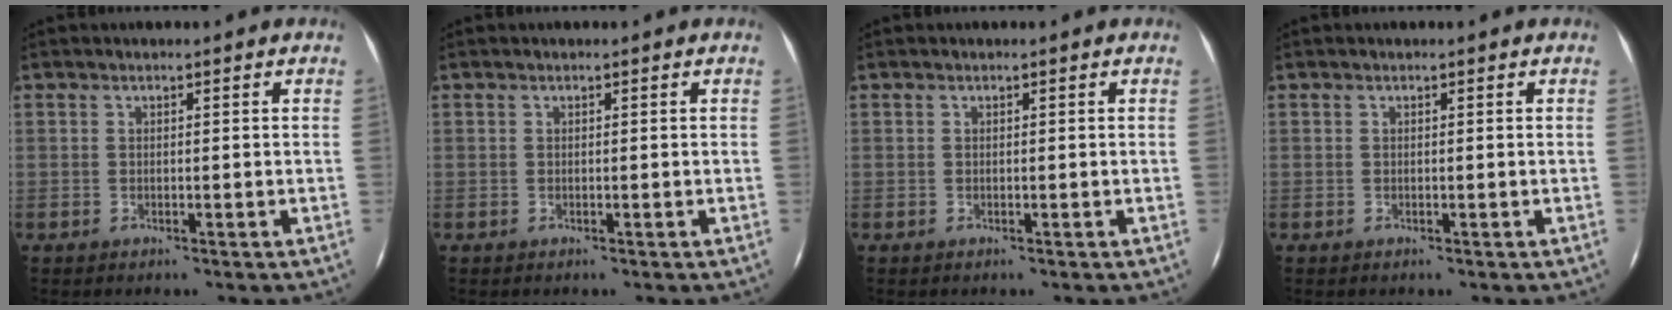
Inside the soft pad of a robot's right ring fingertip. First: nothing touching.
{"total": 0.0}
{"total": 0.0}
{"total": 0.0}